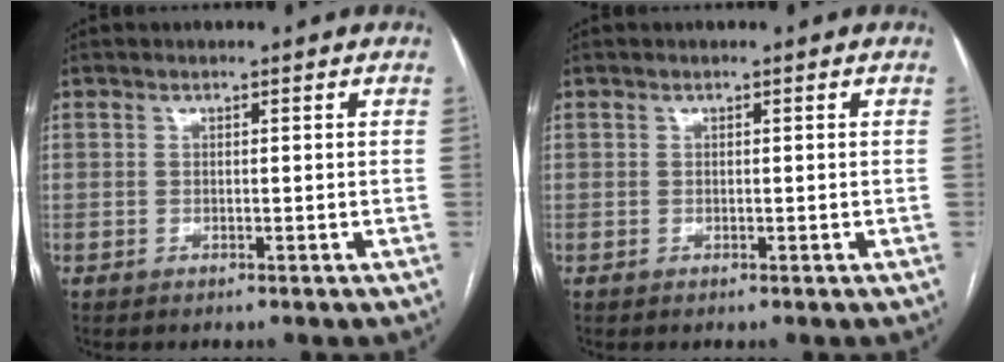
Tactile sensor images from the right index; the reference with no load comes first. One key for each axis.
{"total": 0.0}